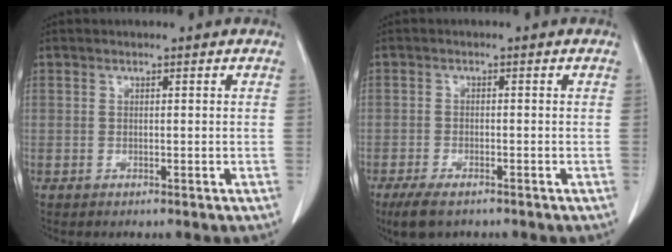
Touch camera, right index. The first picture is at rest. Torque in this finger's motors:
{"motor_torque": [0.32, -0.28, 0.19, 0.04]}